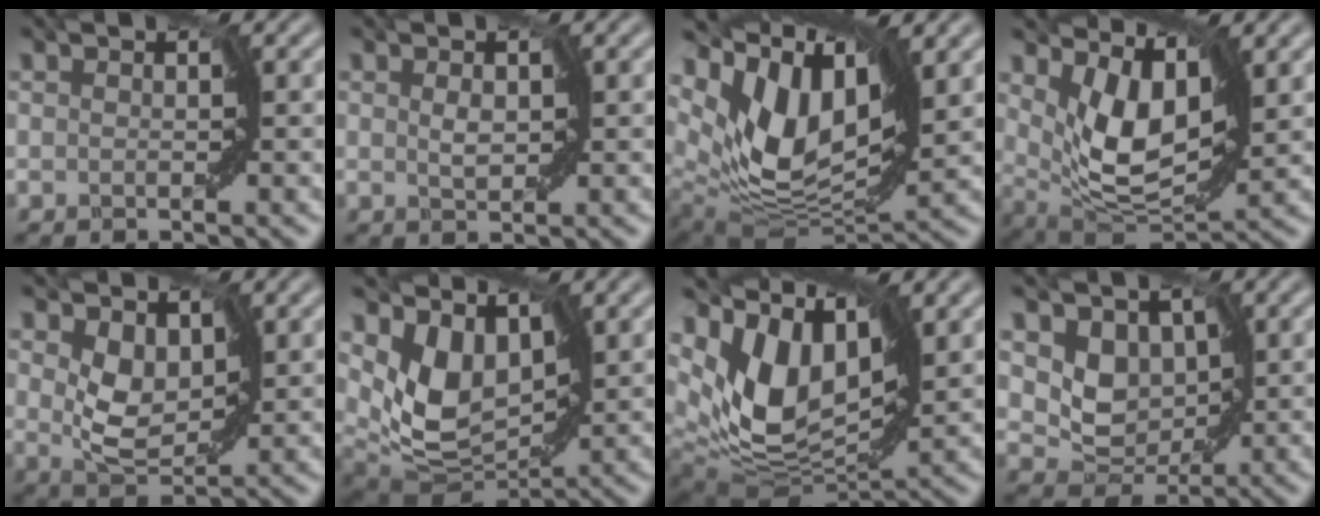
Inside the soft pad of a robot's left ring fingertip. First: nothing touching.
{"total": 1.1, "force": [0.3, 0.7, 0.8], "torque": [-0.018, -0.002, 0.007]}
{"total": 10.1, "force": [4.6, 5.1, 7.3], "torque": [-0.148, -0.005, 0.088]}
{"total": 6.1, "force": [2.1, 3.1, 4.8], "torque": [-0.099, -0.014, 0.037]}
{"total": 3.6, "force": [1.1, 2.5, 2.4], "torque": [-0.059, -0.009, 0.027]}
{"total": 5.3, "force": [2.2, 3.5, 3.3], "torque": [-0.081, -0.022, 0.039]}
{"total": 9.7, "force": [4.2, 5.5, 6.8], "torque": [-0.146, -0.004, 0.078]}
{"total": 3.2, "force": [1.1, 2.7, 1.3], "torque": [-0.029, -0.013, 0.020]}